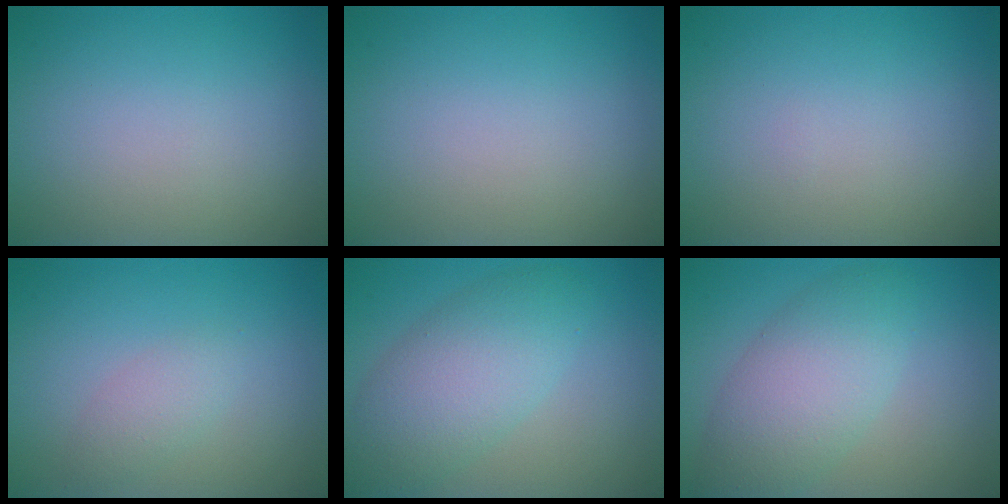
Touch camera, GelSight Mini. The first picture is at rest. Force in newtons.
{"total": 0.0}
{"total": 0.0}
{"total": 1.7, "press": 1.7, "slide": 0.0}
{"total": 5.9, "press": 5.9, "slide": 0.2}
{"total": 5.6, "press": 5.6, "slide": 0.2}